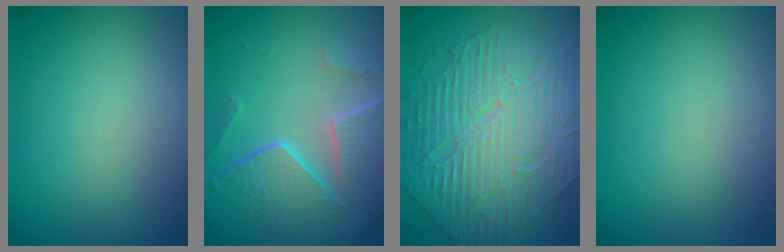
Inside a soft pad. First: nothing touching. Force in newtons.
{"total": 7.8, "press": 5.7, "slide": 5.4}
{"total": 10.4, "press": 7.1, "slide": 7.6}
{"total": 0.0}